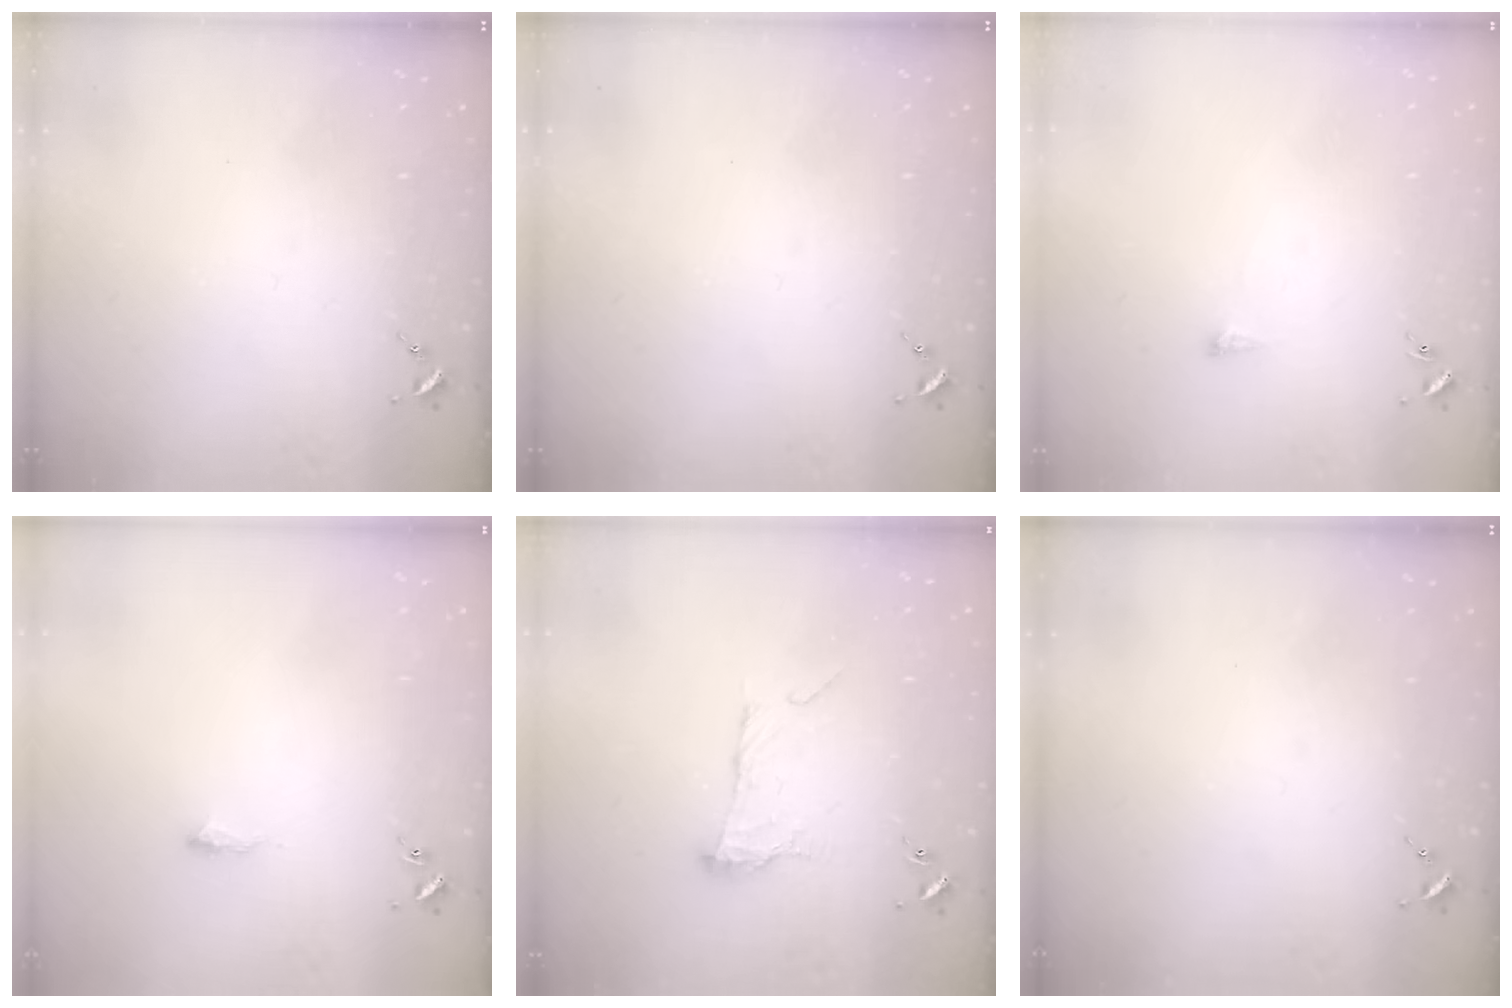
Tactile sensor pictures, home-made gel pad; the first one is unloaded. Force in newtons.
{"total": 0.0}
{"total": 2.9, "press": 2.9, "slide": 0.5}
{"total": 6.8, "press": 6.7, "slide": 0.8}
{"total": 10.3, "press": 10.3, "slide": 0.5}
{"total": 0.0}